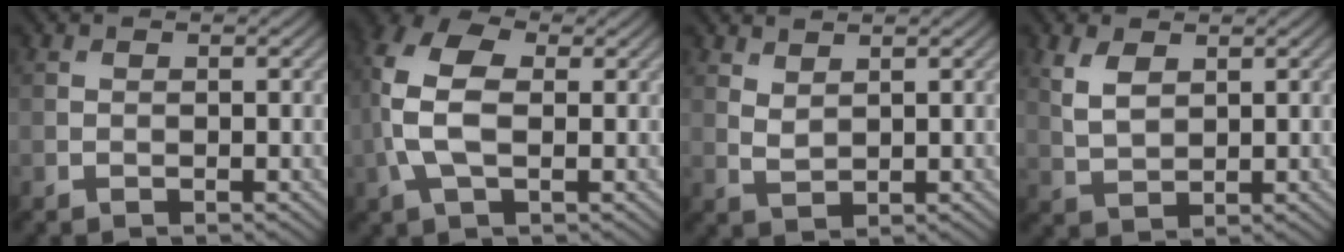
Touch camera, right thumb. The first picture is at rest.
{"total": 8.8, "force": [0.2, 4.9, 7.4], "torque": [-0.191, 0.017, -0.011]}
{"total": 2.0, "force": [1.7, 0.6, 1.0], "torque": [-0.027, -0.003, 0.041]}
{"total": 3.9, "force": [1.9, 2.1, 2.7], "torque": [-0.070, -0.002, 0.041]}